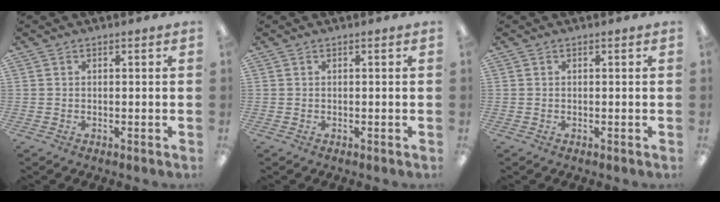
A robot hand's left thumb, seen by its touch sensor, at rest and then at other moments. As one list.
[{"total": 0.0}, {"total": 0.0}]